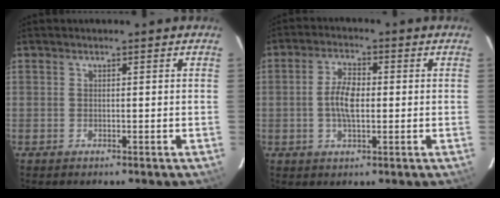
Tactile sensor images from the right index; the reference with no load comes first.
{"total": 5.7, "force": [-0.3, 2.6, 5.1], "torque": [-0.100, 0.006, -0.006]}